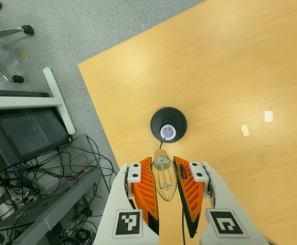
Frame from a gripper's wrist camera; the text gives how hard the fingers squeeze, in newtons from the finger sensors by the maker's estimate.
{"total": 19.6, "left": 21.2, "right": 17.9}